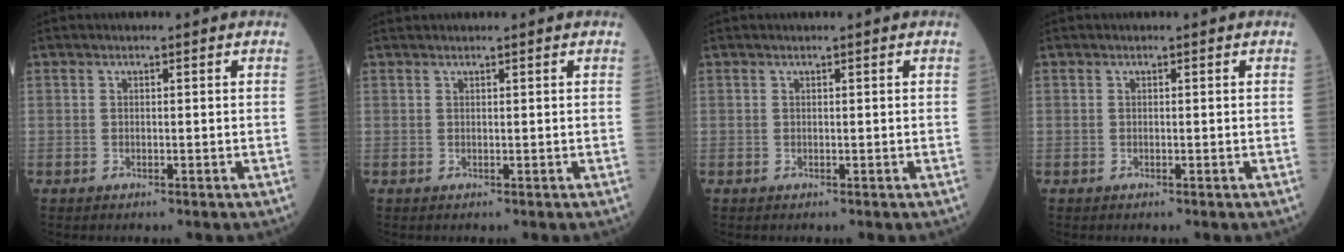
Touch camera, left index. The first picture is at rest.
{"total": 1.2, "force": [1.1, -0.1, 0.5], "torque": [-0.007, 0.019, 0.023]}
{"total": 0.0}
{"total": 0.0}